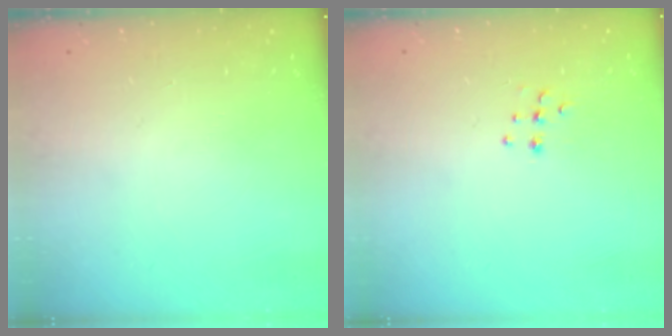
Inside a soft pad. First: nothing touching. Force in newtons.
{"total": 7.0, "press": 6.9, "slide": 0.6}